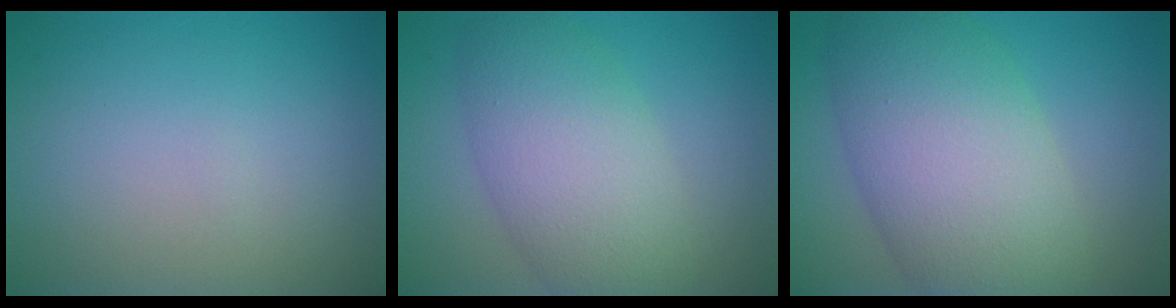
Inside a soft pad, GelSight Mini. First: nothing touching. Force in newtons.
{"total": 7.0, "press": 7.0, "slide": 0.1}
{"total": 10.5, "press": 10.5, "slide": 0.5}